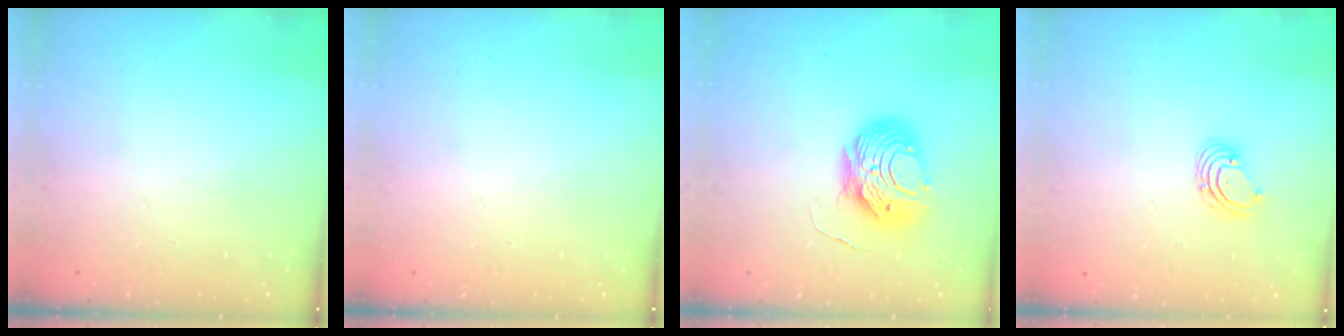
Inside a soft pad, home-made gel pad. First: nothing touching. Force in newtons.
{"total": 0.0}
{"total": 9.4, "press": 9.4, "slide": 1.0}
{"total": 2.6, "press": 2.6, "slide": 0.1}